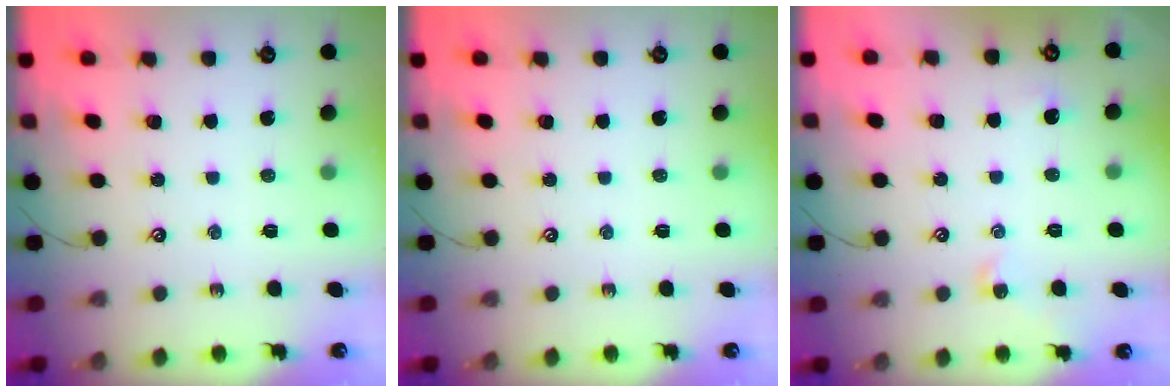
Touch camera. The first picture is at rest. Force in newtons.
{"total": 0.0}
{"total": 1.5, "press": 1.4, "slide": 0.5}